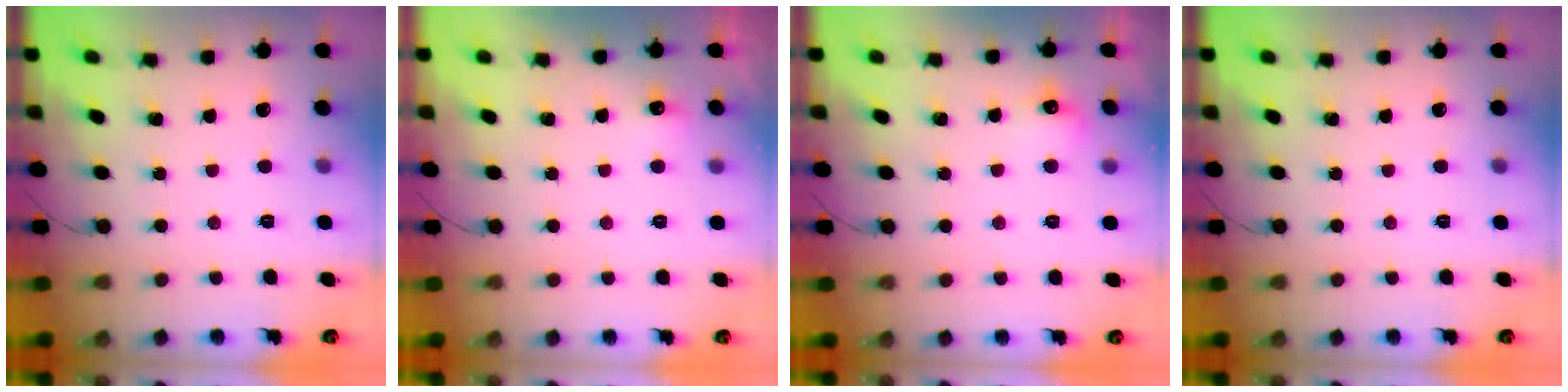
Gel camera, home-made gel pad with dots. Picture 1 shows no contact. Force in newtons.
{"total": 4.5, "press": 4.3, "slide": 1.2}
{"total": 5.6, "press": 5.4, "slide": 1.6}
{"total": 0.0}